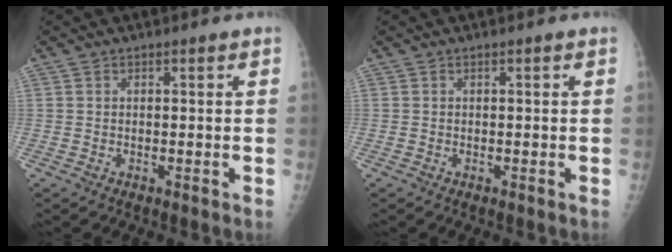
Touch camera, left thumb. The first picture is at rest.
{"total": 0.0}